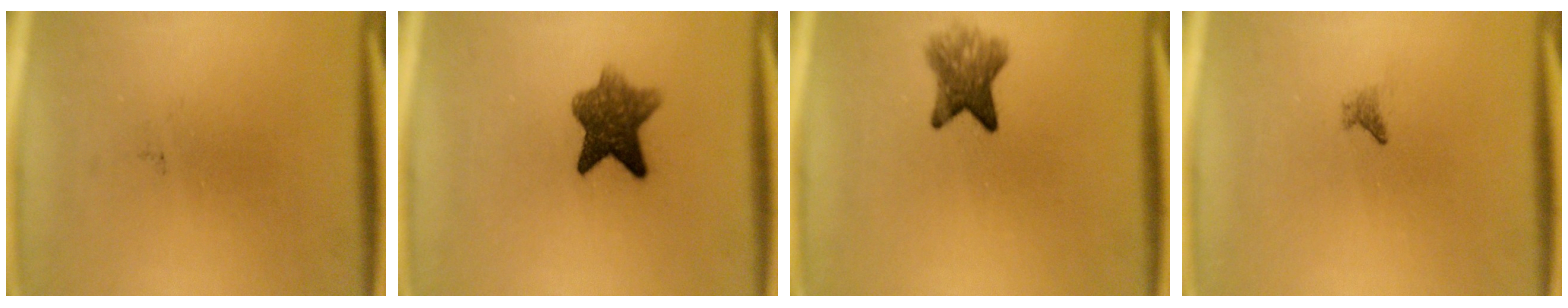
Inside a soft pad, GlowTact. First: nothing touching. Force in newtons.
{"total": 7.4}
{"total": 5.0}
{"total": 0.8}